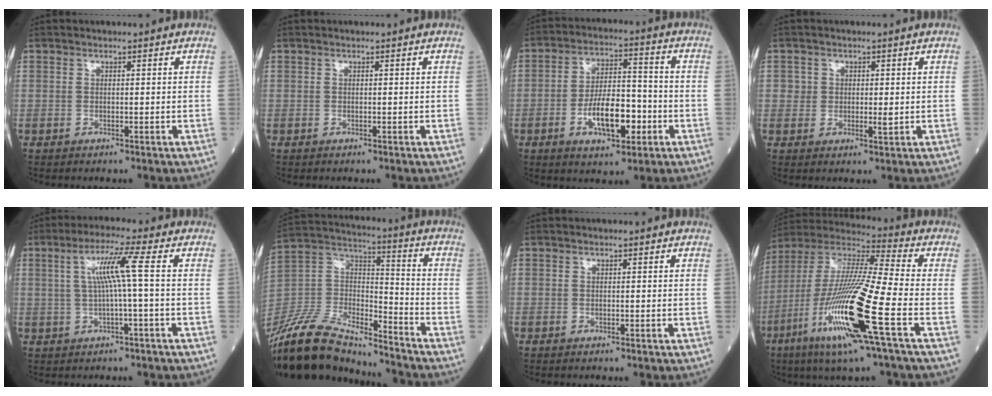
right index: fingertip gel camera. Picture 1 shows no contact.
{"total": 0.0}
{"total": 10.5, "force": [-3.4, 4.0, 9.0], "torque": [-0.163, 0.010, -0.057]}
{"total": 2.4, "force": [0.3, 1.8, 1.6], "torque": [-0.020, -0.004, 0.002]}
{"total": 6.3, "force": [0.7, -1.2, 6.1], "torque": [-0.115, 0.011, 0.018]}
{"total": 19.9, "force": [-17.8, 5.1, 7.5], "torque": [-0.165, 0.021, -0.329]}
{"total": 0.0}
{"total": 21.2, "force": [-7.7, 0.6, 19.8], "torque": [-0.426, -0.036, -0.155]}